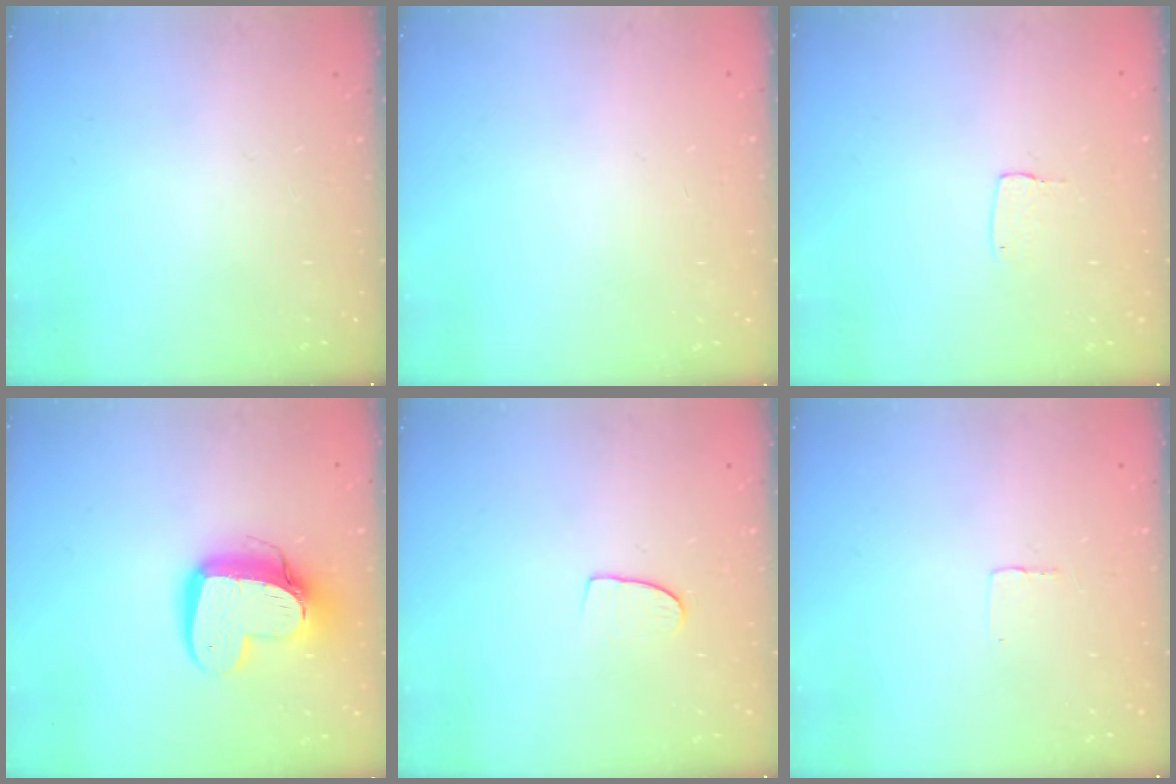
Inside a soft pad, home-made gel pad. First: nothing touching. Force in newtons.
{"total": 0.0}
{"total": 3.2, "press": 3.2, "slide": 0.2}
{"total": 13.7, "press": 13.7, "slide": 1.3}
{"total": 6.1, "press": 6.1, "slide": 0.4}
{"total": 1.9, "press": 1.9, "slide": 0.1}